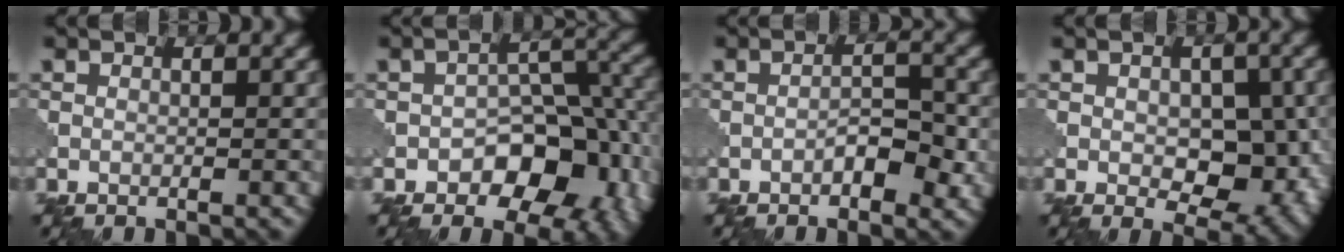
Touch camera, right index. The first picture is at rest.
{"total": 10.0, "force": [-3.7, 6.1, 7.1], "torque": [-0.077, -0.002, -0.058]}
{"total": 2.8, "force": [-1.2, 1.2, 2.2], "torque": [-0.031, 0.007, -0.020]}
{"total": 7.6, "force": [-0.8, 4.6, 6.0], "torque": [-0.084, -0.017, -0.004]}